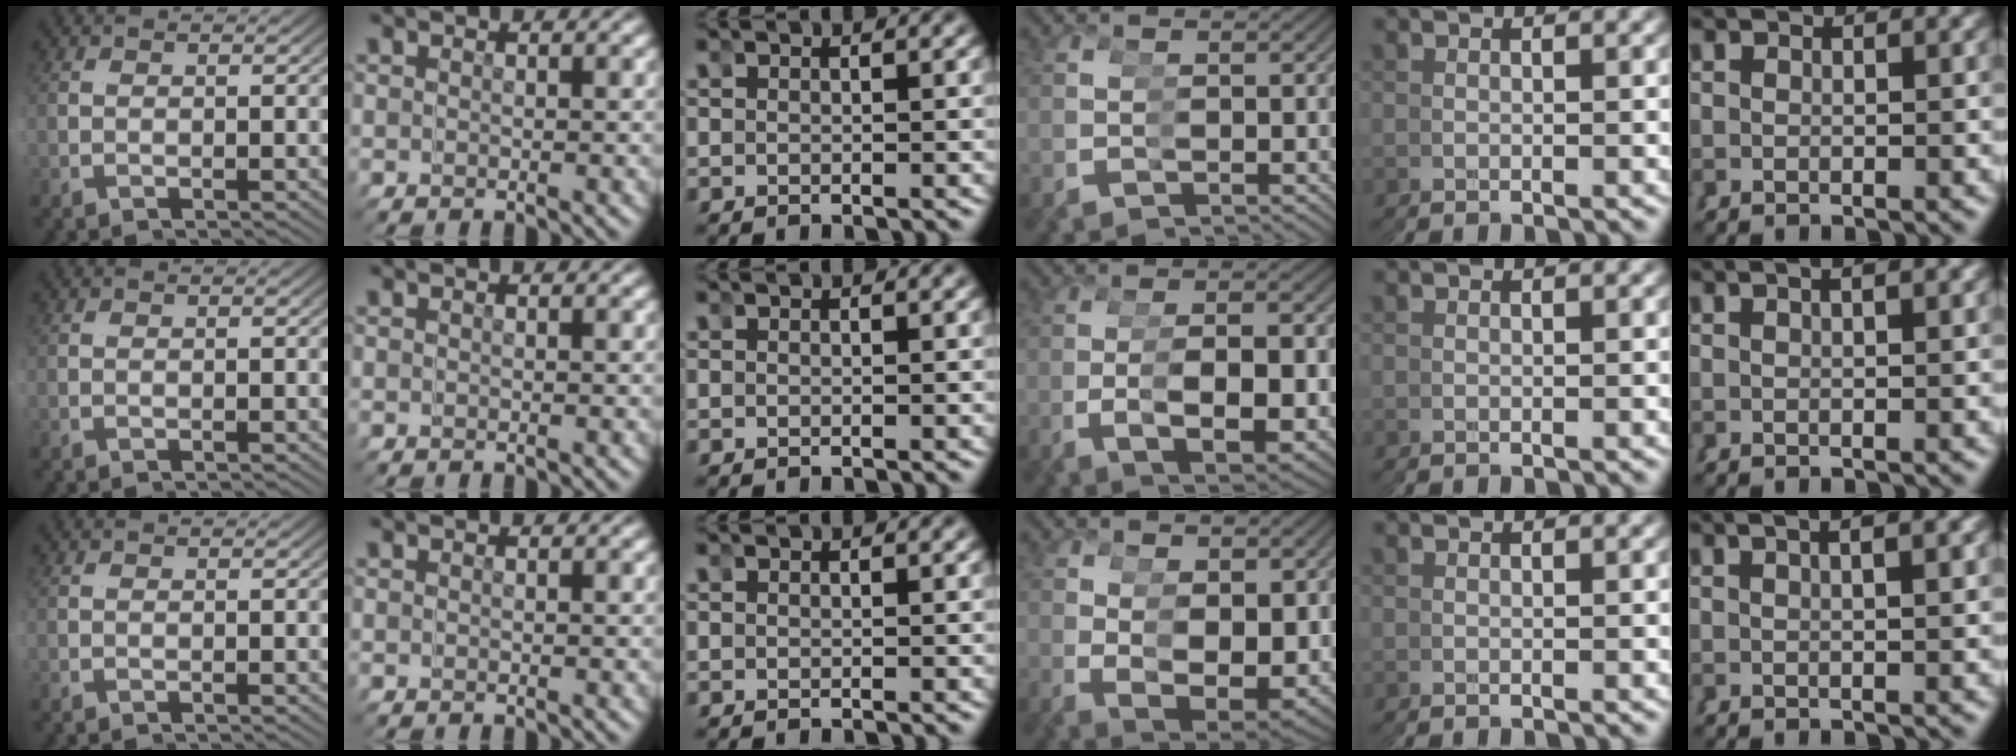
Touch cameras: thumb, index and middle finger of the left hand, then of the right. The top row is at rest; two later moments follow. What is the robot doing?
{"motion": "grasp_and_lifting", "object": "bandage"}